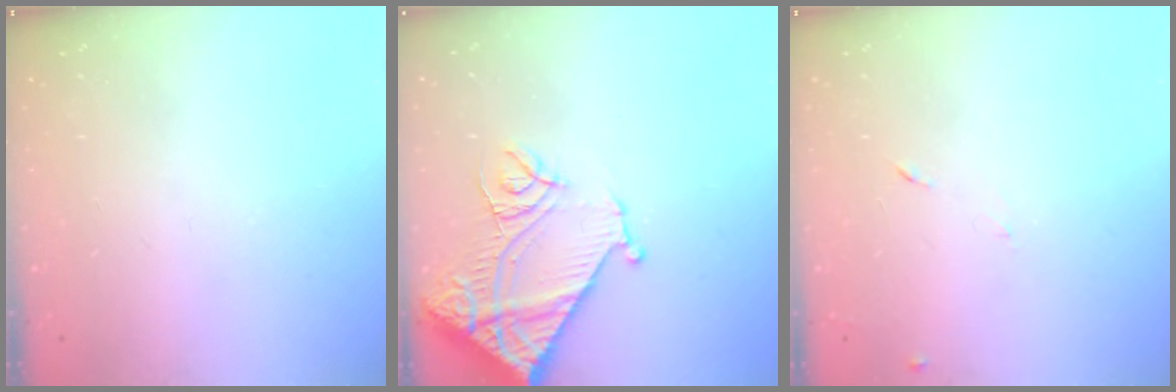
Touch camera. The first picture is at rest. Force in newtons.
{"total": 16.9, "press": 16.9, "slide": 1.6}
{"total": 6.7, "press": 6.7, "slide": 0.8}